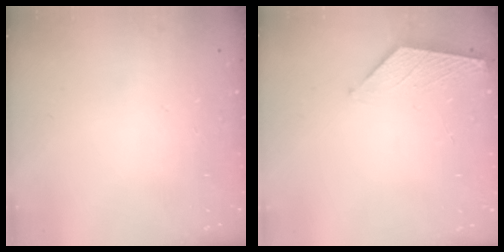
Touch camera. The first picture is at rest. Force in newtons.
{"total": 1.3, "press": 1.3, "slide": 0.2}